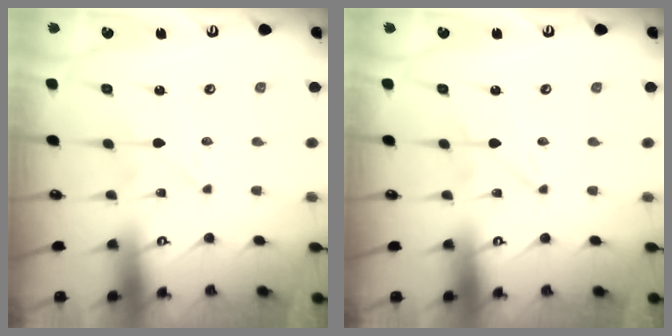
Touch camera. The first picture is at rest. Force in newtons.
{"total": 0.0}